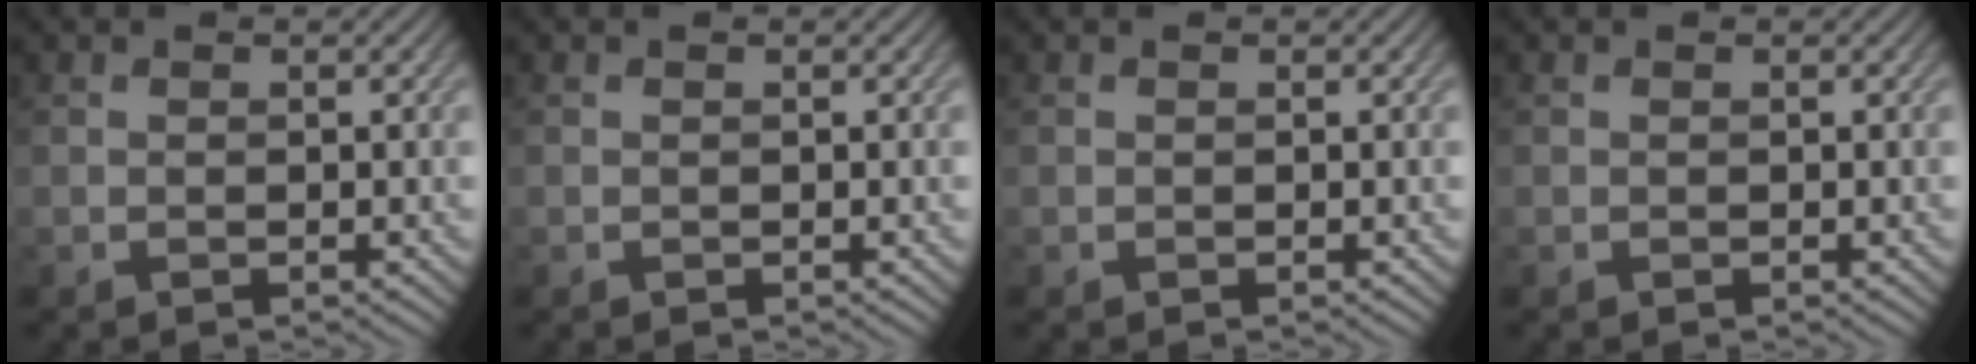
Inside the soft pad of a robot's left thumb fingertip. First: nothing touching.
{"total": 0.0}
{"total": 0.0}
{"total": 0.0}